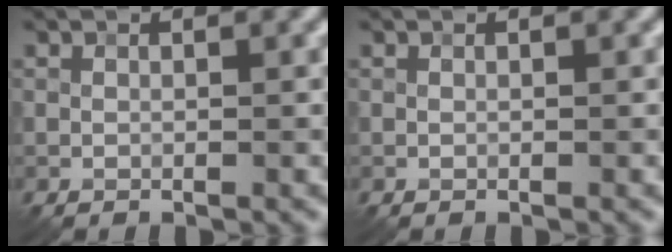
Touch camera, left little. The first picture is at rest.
{"total": 0.0}